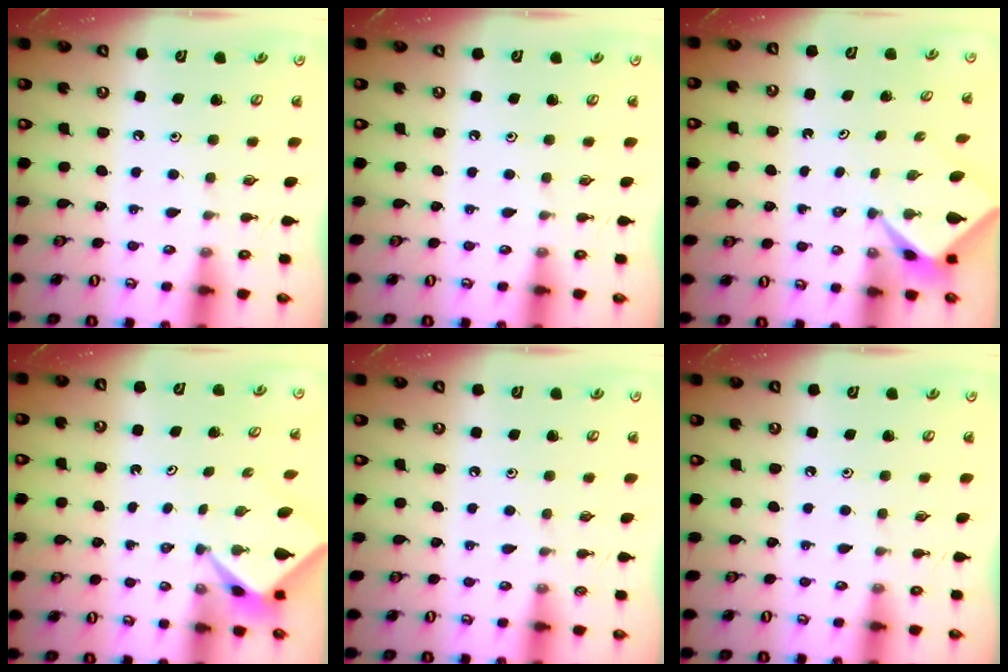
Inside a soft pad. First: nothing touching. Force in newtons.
{"total": 0.0}
{"total": 3.8, "press": 3.8, "slide": 0.1}
{"total": 3.8, "press": 3.8, "slide": 0.1}
{"total": 2.8, "press": 2.8, "slide": 0.4}
{"total": 0.0}